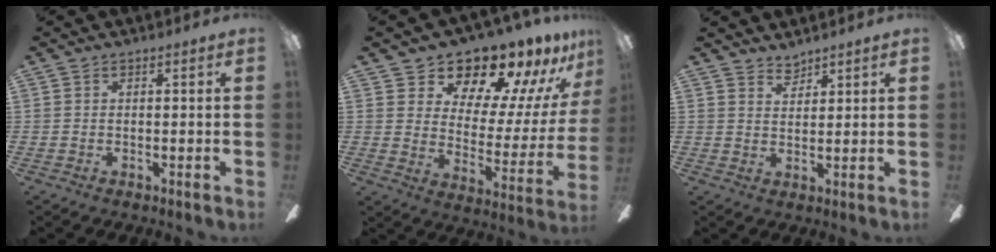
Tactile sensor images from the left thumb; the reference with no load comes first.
{"total": 16.3, "force": [14.3, 5.6, 5.2], "torque": [-0.087, -0.123, 0.242]}
{"total": 3.4, "force": [3.3, 1.0, 0.0], "torque": [0.002, -0.021, 0.061]}